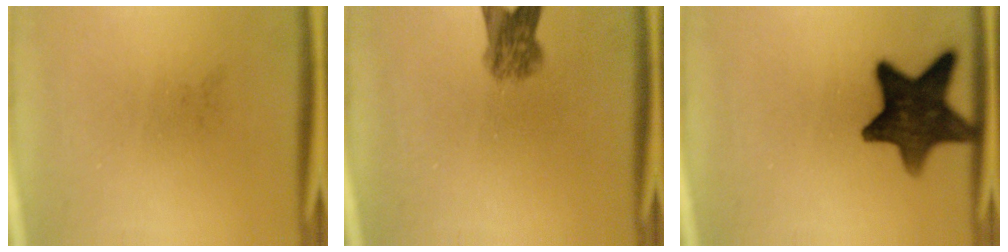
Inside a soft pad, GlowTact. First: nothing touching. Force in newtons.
{"total": 4.5}
{"total": 13.4}